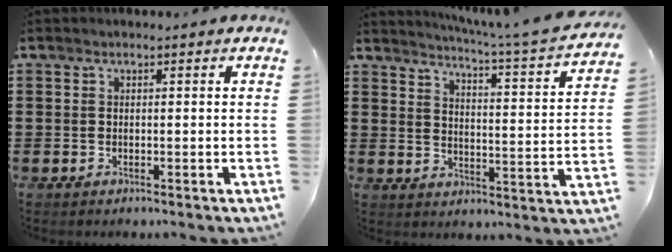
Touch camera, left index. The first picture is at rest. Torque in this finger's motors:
{"motor_torque": [1.31, -0.83, 0.18, 0.07]}